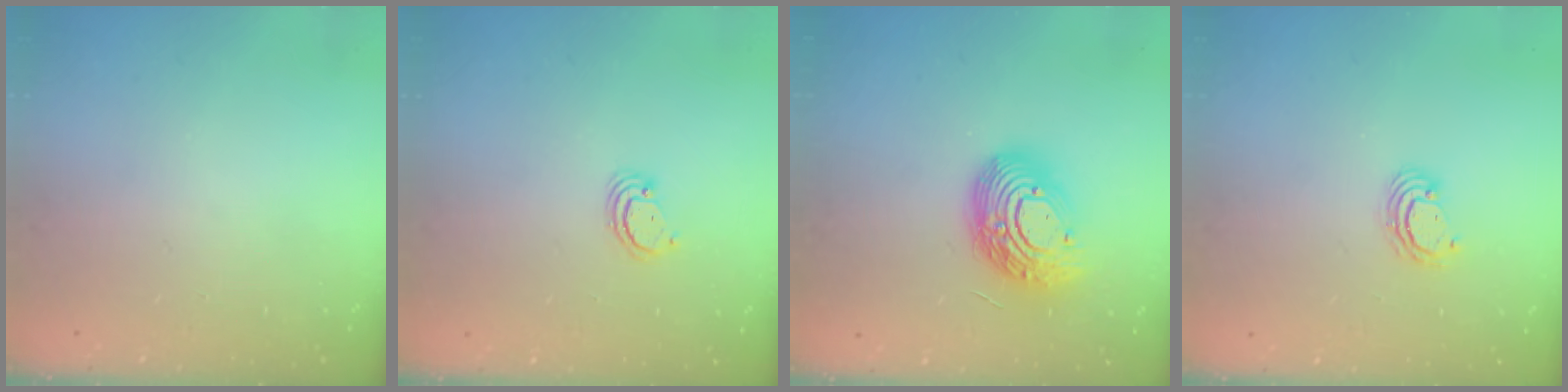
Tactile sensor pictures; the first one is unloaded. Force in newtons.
{"total": 2.4, "press": 2.4, "slide": 0.2}
{"total": 16.1, "press": 16.0, "slide": 1.3}
{"total": 3.8, "press": 3.8, "slide": 0.2}